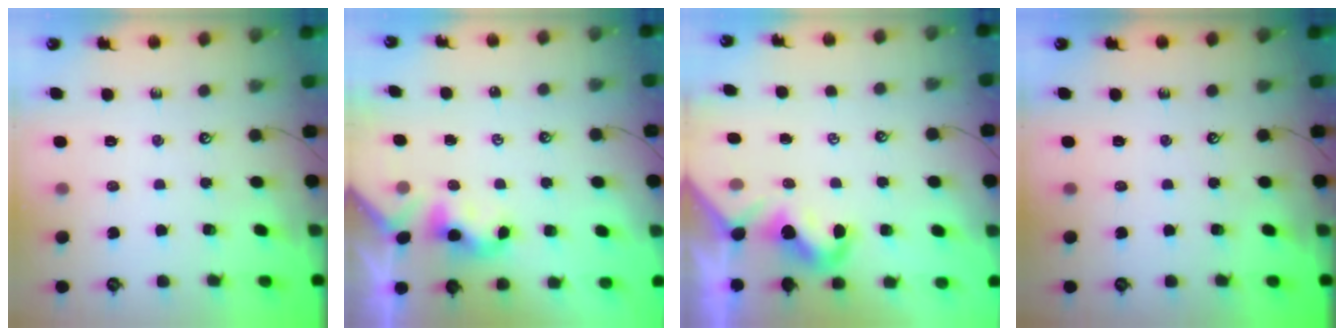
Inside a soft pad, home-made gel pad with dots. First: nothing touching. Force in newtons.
{"total": 2.3, "press": 2.3, "slide": 0.2}
{"total": 2.3, "press": 2.2, "slide": 0.7}
{"total": 0.0}